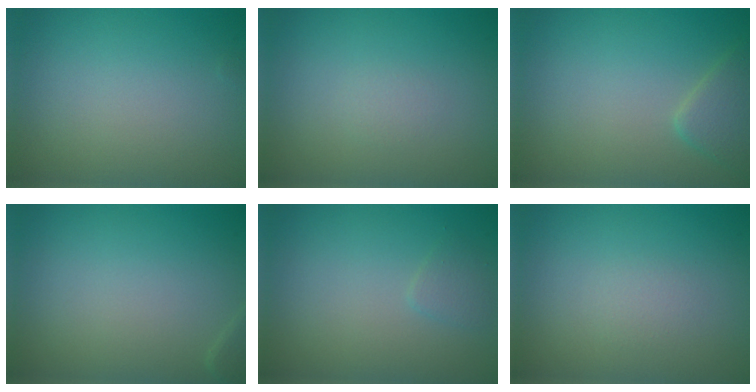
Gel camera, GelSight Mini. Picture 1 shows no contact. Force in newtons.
{"total": 0.6, "press": 0.6, "slide": 0.0}
{"total": 2.3, "press": 2.3, "slide": 0.1}
{"total": 0.7, "press": 0.7, "slide": 0.0}
{"total": 0.9, "press": 0.9, "slide": 0.1}
{"total": 0.9, "press": 0.8, "slide": 0.1}